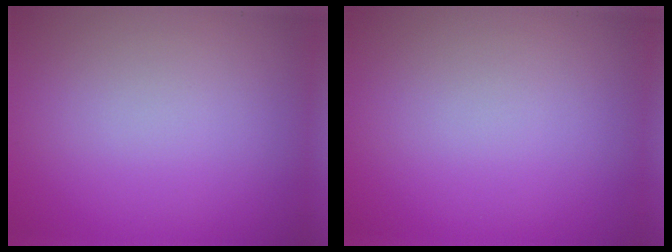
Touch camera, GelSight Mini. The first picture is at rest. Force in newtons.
{"total": 0.0}